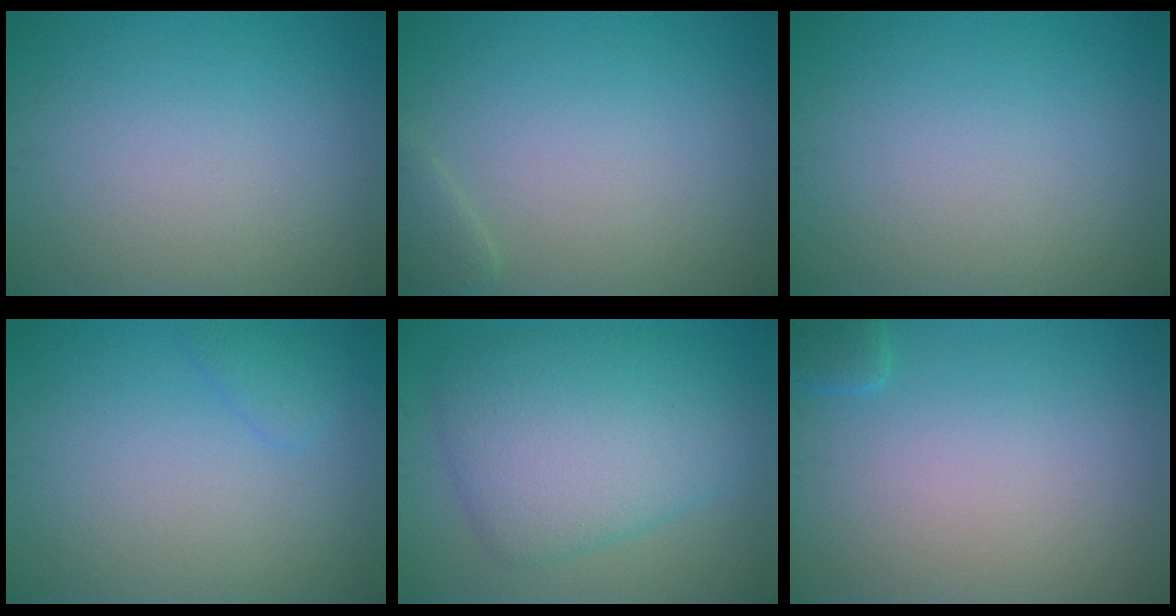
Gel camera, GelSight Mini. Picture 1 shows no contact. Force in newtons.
{"total": 1.3, "press": 1.3, "slide": 0.0}
{"total": 0.0}
{"total": 1.2, "press": 1.2, "slide": 0.1}
{"total": 8.0, "press": 8.0, "slide": 0.2}
{"total": 1.1, "press": 1.0, "slide": 0.1}